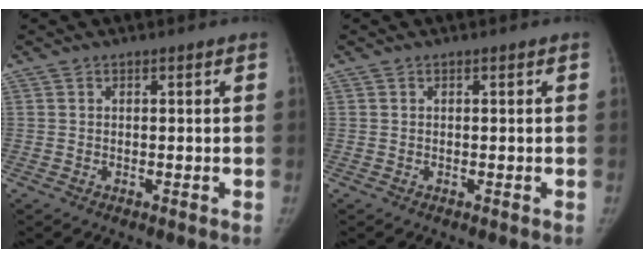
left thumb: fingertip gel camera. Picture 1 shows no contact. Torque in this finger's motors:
{"motor_torque": [0.01, 0.00, 0.18, -0.22, 0.02]}